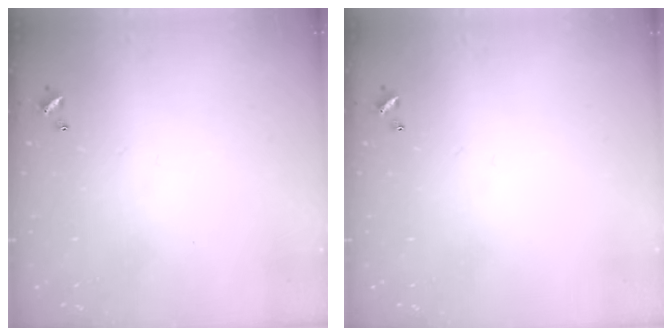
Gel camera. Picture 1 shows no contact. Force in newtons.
{"total": 0.0}